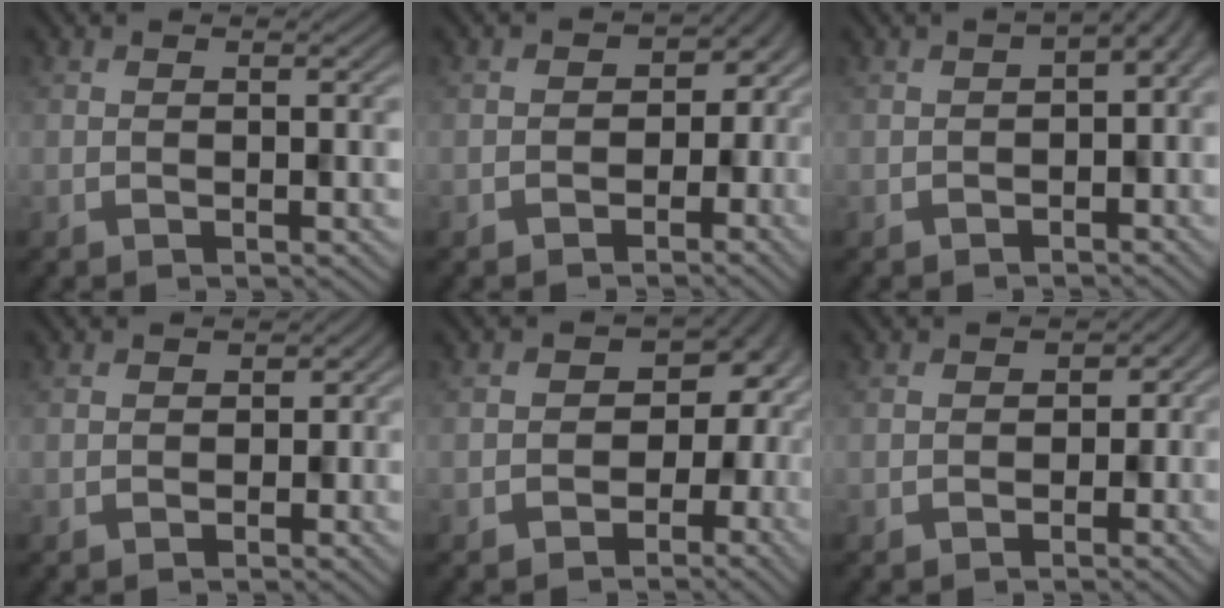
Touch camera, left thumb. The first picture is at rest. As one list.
[{"total": 5.1, "force": [-1.5, 4.1, 2.6], "torque": [-0.013, -0.005, -0.025]}, {"total": 5.2, "force": [-0.6, 2.8, 4.3], "torque": [-0.052, -0.002, -0.010]}, {"total": 1.2, "force": [-0.4, 1.2, 0.0], "torque": [0.005, -0.005, -0.008]}, {"total": 8.1, "force": [-1.3, 6.6, 4.6], "torque": [-0.036, -0.013, -0.020]}, {"total": 2.2, "force": [-0.8, 2.0, 0.6], "torque": [0.000, -0.001, -0.015]}]